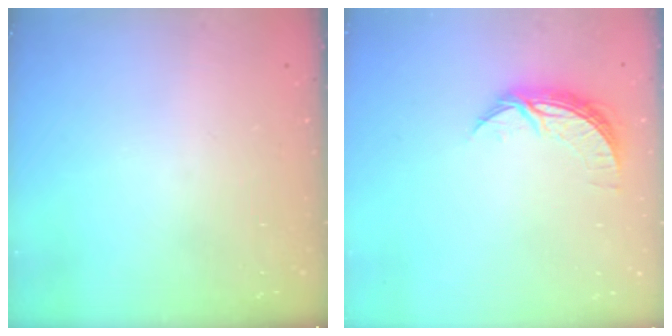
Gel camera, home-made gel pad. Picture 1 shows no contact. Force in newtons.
{"total": 7.6, "press": 7.6, "slide": 0.1}